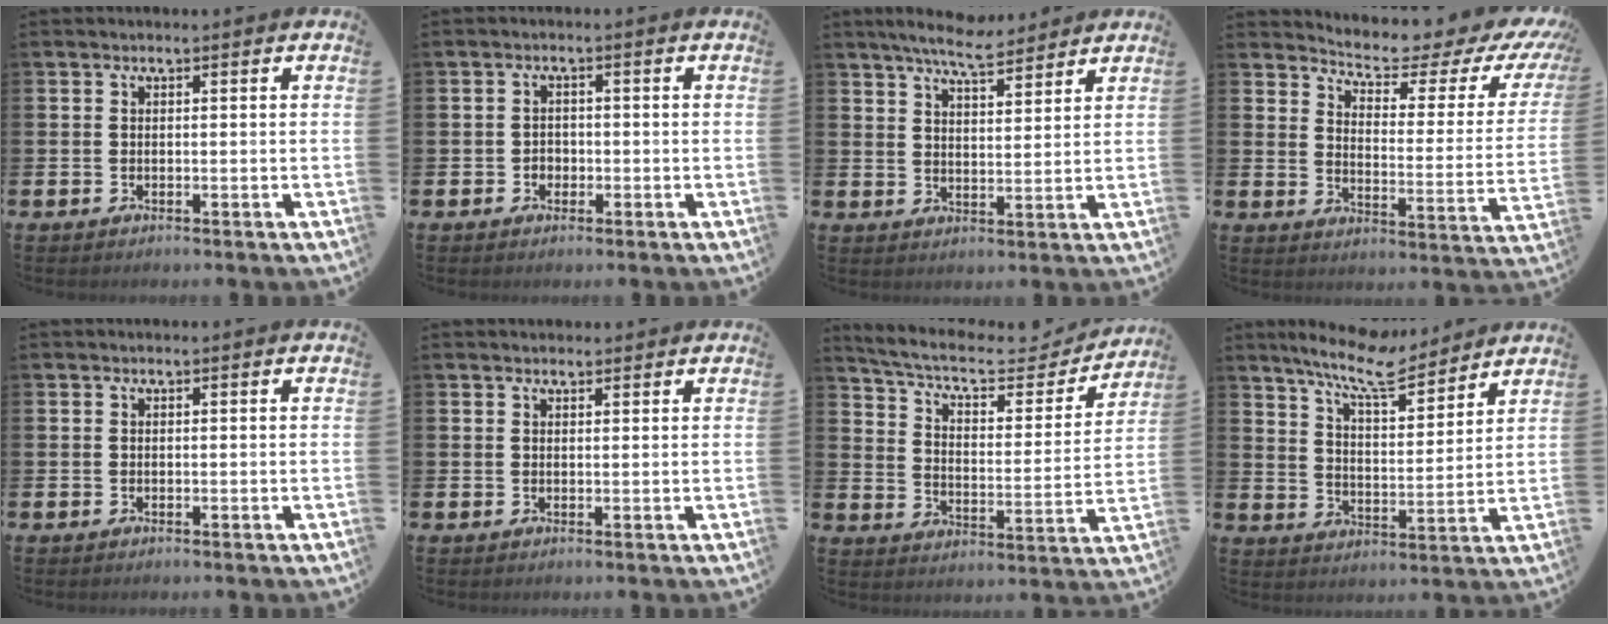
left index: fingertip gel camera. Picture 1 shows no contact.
{"total": 1.7, "force": [-0.4, 1.5, 0.5], "torque": [-0.002, 0.002, -0.014]}
{"total": 6.5, "force": [6.0, 0.8, 2.1], "torque": [-0.045, -0.027, 0.107]}
{"total": 5.2, "force": [4.8, 1.0, 1.8], "torque": [-0.050, -0.046, 0.071]}
{"total": 0.0}
{"total": 1.5, "force": [1.4, 0.5, 0.1], "torque": [0.008, 0.000, 0.024]}
{"total": 8.6, "force": [7.4, 2.8, 3.5], "torque": [-0.089, -0.050, 0.121]}
{"total": 9.7, "force": [8.6, 1.5, 4.0], "torque": [-0.102, -0.043, 0.155]}